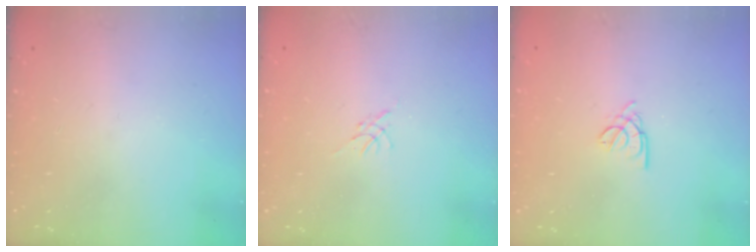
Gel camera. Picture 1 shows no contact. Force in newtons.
{"total": 0.0}
{"total": 2.2, "press": 2.1, "slide": 0.5}